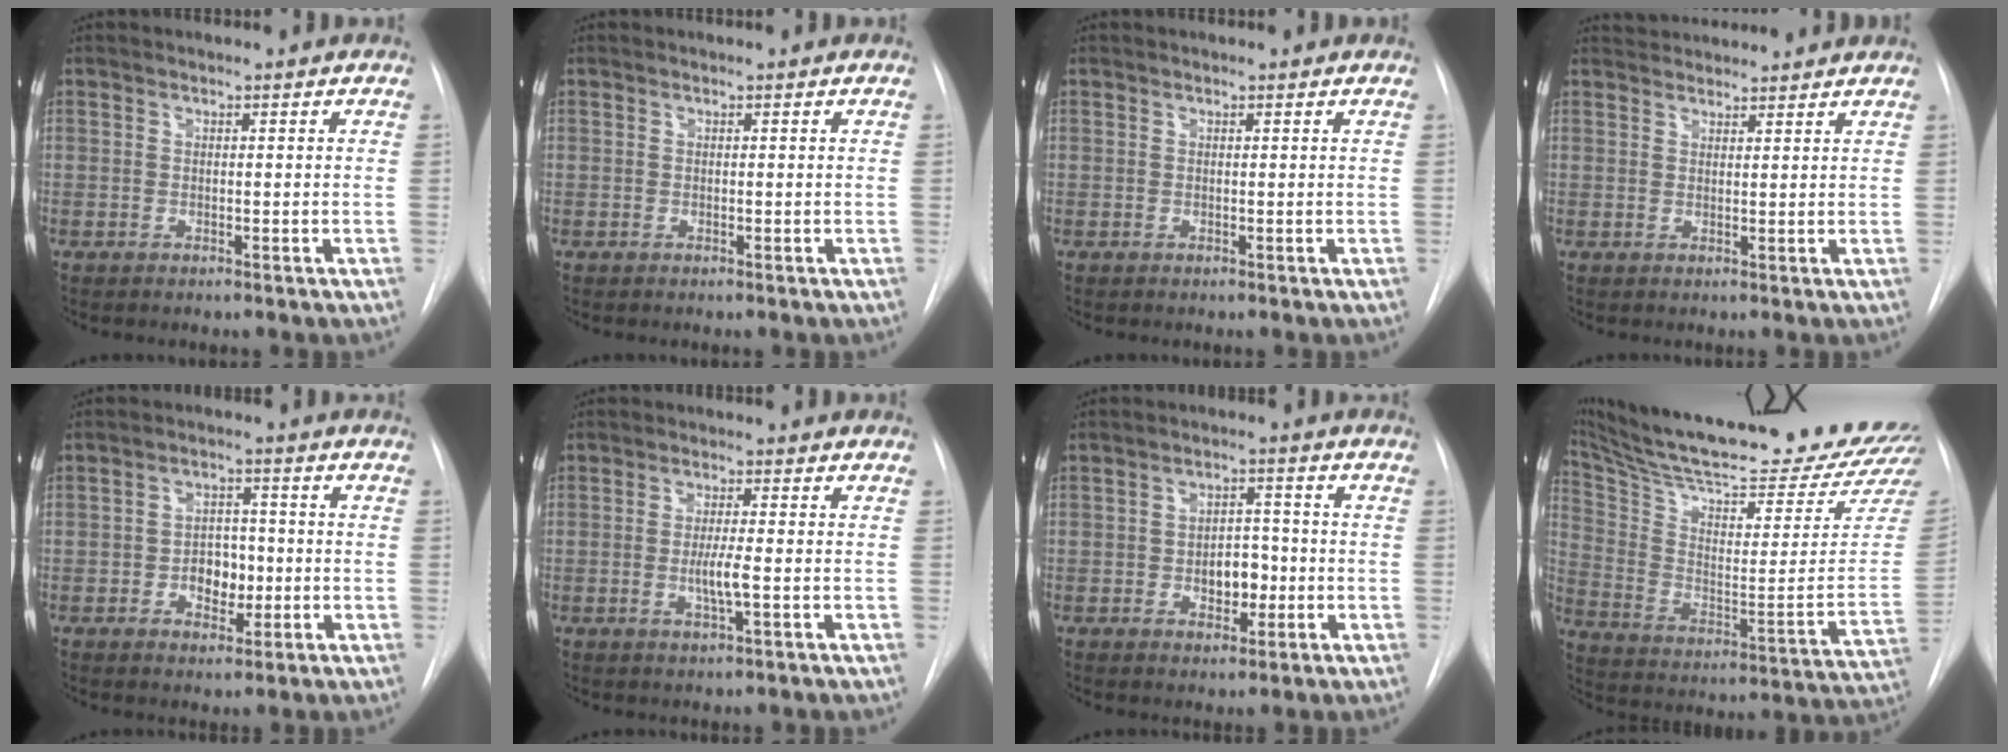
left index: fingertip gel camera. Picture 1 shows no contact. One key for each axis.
{"total": 0.0}
{"total": 0.7, "fx": 0.7, "fy": 0.1, "fz": 0.2, "tx": -0.007, "ty": 0.006, "tz": 0.008}
{"total": 6.9, "fx": 6.8, "fy": 0.9, "fz": 1.1, "tx": -0.016, "ty": 0.033, "tz": 0.090}
{"total": 5.0, "fx": -1.0, "fy": 3.4, "fz": 3.6, "tx": -0.053, "ty": 0.008, "tz": -0.012}
{"total": 3.6, "fx": -0.7, "fy": 0.1, "fz": 3.5, "tx": -0.068, "ty": -0.006, "tz": -0.012}
{"total": 5.0, "fx": -1.1, "fy": 3.1, "fz": 3.8, "tx": -0.052, "ty": 0.010, "tz": -0.011}
{"total": 30.9, "fx": 28.2, "fy": 0.3, "fz": 12.6, "tx": -0.216, "ty": -0.113, "tz": 0.396}